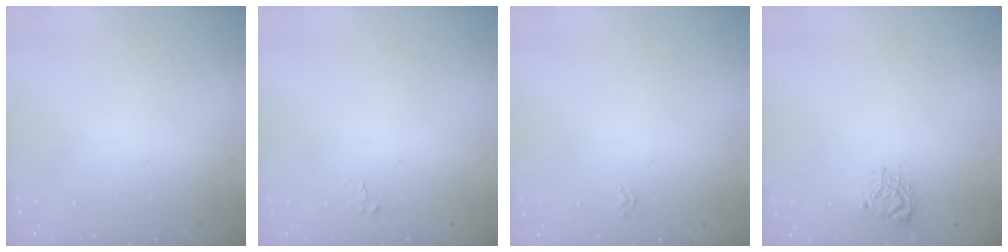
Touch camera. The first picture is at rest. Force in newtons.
{"total": 2.4, "press": 2.4, "slide": 0.2}
{"total": 1.6, "press": 1.6, "slide": 0.4}
{"total": 7.8, "press": 7.8, "slide": 0.2}